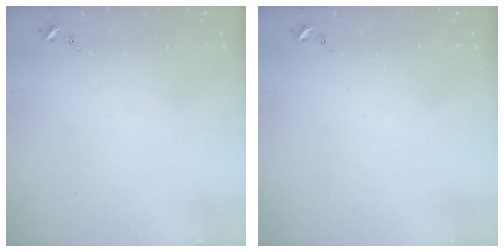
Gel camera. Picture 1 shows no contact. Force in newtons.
{"total": 0.0}